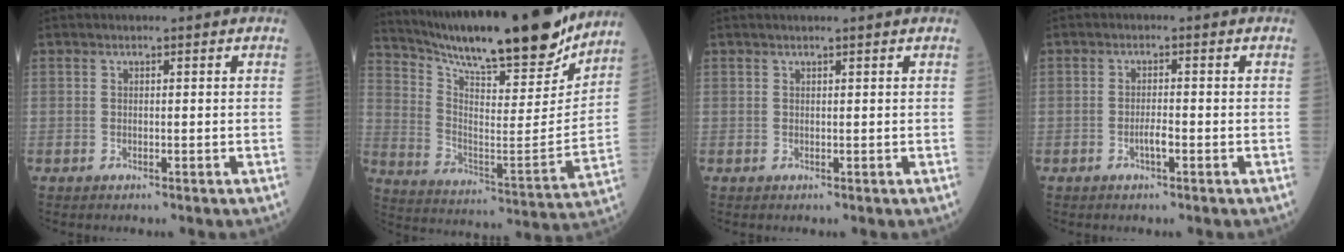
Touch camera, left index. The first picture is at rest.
{"total": 25.1, "force": [21.7, 3.1, 12.3], "torque": [-0.217, -0.043, 0.327]}
{"total": 1.4, "force": [1.2, -0.3, 0.7], "torque": [-0.011, 0.007, 0.022]}
{"total": 1.8, "force": [-0.9, 0.2, 1.6], "torque": [-0.030, 0.000, -0.017]}